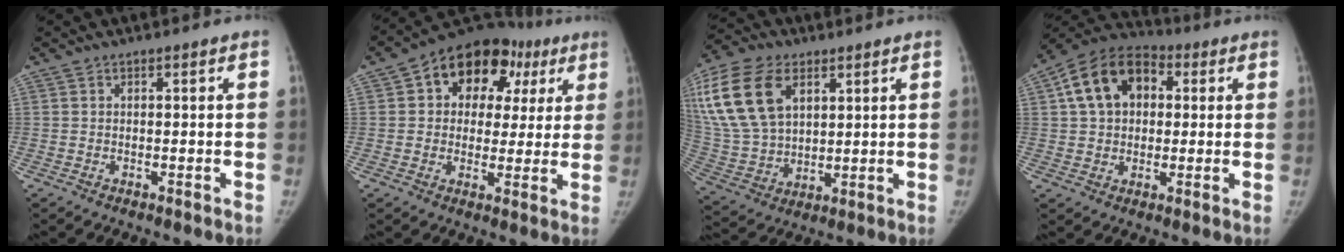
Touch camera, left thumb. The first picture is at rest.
{"total": 17.1, "force": [6.3, 12.3, 10.2], "torque": [-0.088, 0.023, 0.086]}
{"total": 21.7, "force": [8.8, 13.7, 14.4], "torque": [-0.306, -0.003, 0.174]}
{"total": 14.8, "force": [3.5, 10.7, 9.6], "torque": [-0.147, 0.017, 0.048]}